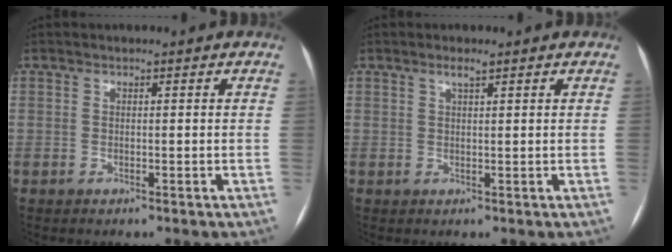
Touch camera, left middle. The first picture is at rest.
{"total": 1.4, "force": [1.0, 0.1, 1.0], "torque": [-0.020, 0.002, 0.020]}